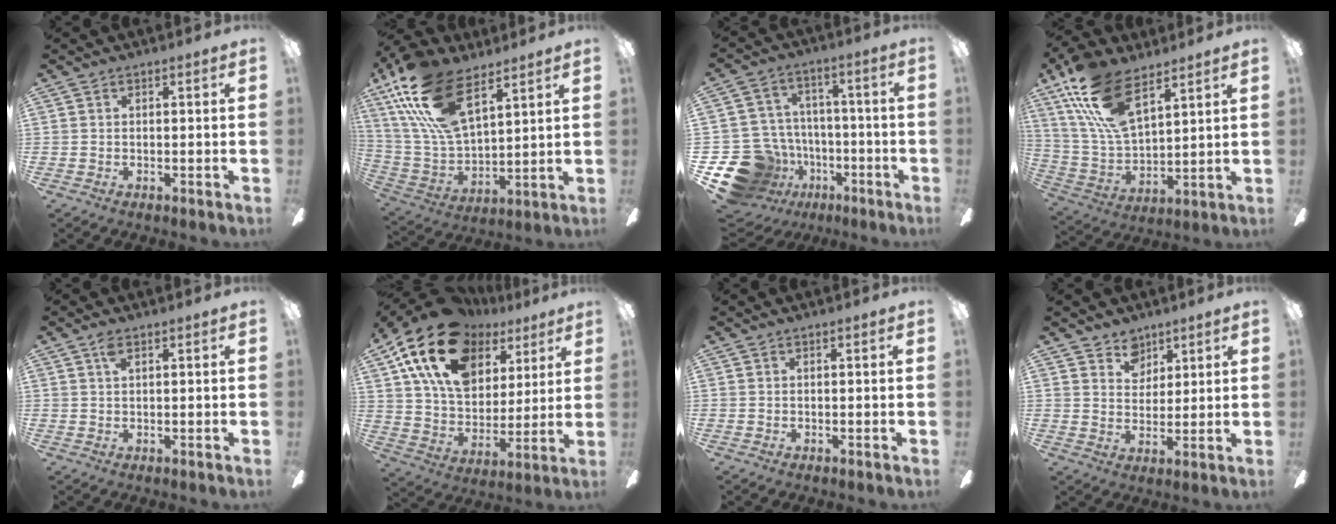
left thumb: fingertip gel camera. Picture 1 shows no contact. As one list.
[{"total": 22.1, "force": [13.1, 9.8, 14.9], "torque": [-0.329, -0.056, 0.231]}, {"total": 18.9, "force": [-8.5, 15.0, 7.6], "torque": [-0.182, 0.050, -0.110]}, {"total": 18.8, "force": [11.4, 8.3, 12.4], "torque": [-0.270, -0.046, 0.205]}, {"total": 2.2, "force": [1.2, 0.9, 1.7], "torque": [-0.038, 0.005, 0.020]}, {"total": 21.9, "force": [12.2, 13.7, 12.0], "torque": [-0.211, -0.045, 0.224]}, {"total": 0.0}, {"total": 6.1, "force": [4.5, 4.2, 0.3], "torque": [0.002, -0.026, 0.081]}]